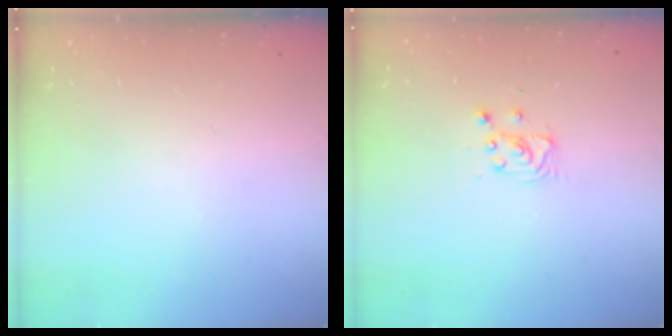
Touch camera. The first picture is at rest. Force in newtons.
{"total": 3.2, "press": 3.2, "slide": 0.4}